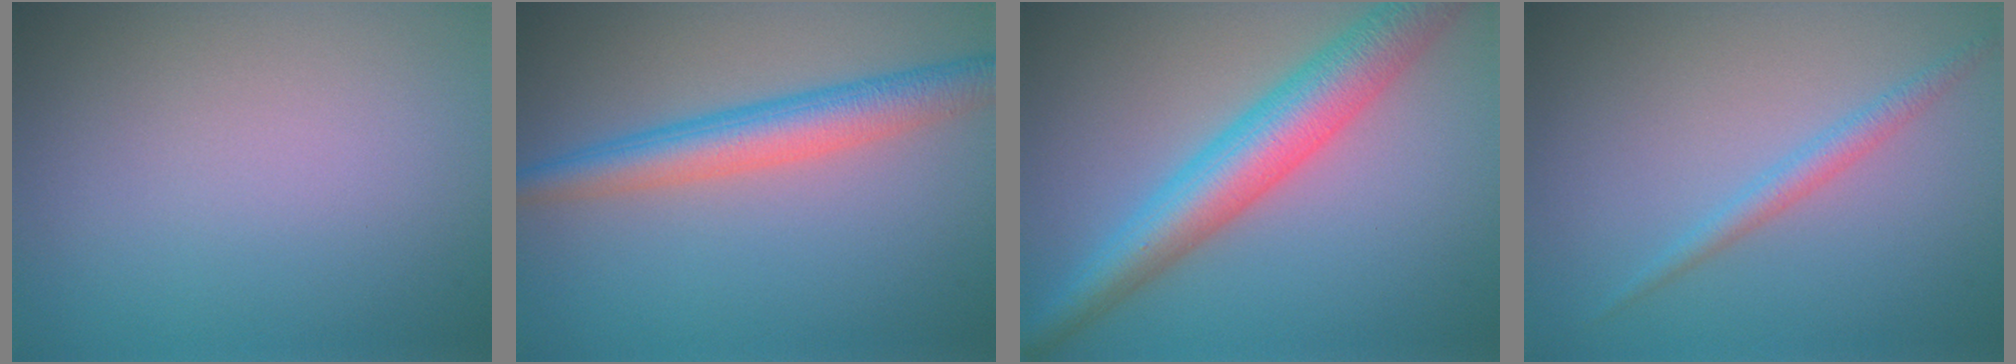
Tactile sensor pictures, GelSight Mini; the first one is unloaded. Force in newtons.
{"total": 4.7, "press": 4.7, "slide": 0.1}
{"total": 7.0, "press": 7.0, "slide": 0.0}
{"total": 1.7, "press": 1.7, "slide": 0.1}